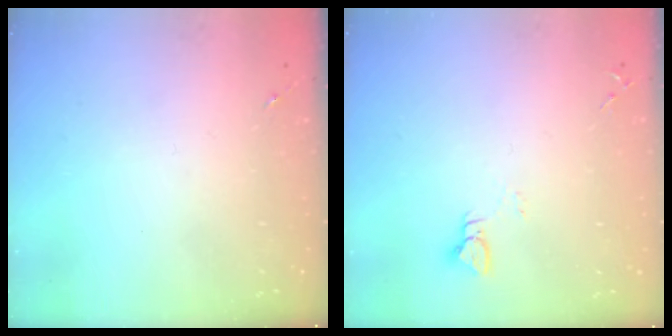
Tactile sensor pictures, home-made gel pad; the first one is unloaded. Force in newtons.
{"total": 3.0, "press": 3.0, "slide": 0.3}